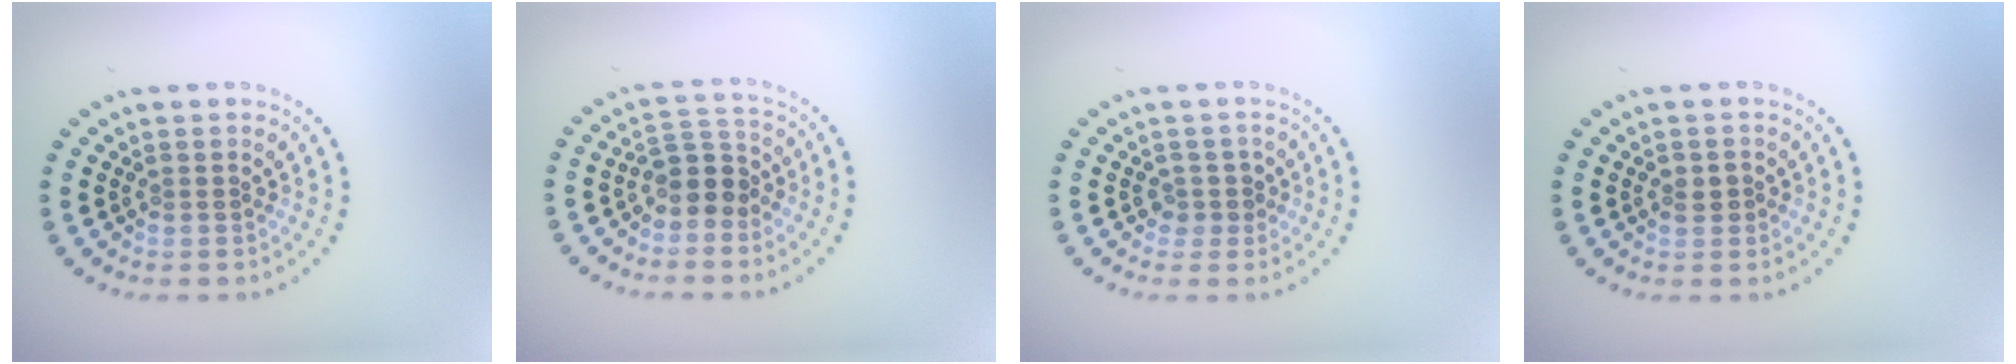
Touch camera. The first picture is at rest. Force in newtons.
{"total": 2.8, "press": 2.6, "slide": 1.2}
{"total": 1.5, "press": 1.3, "slide": 0.8}
{"total": 1.2, "press": 1.2, "slide": 0.1}